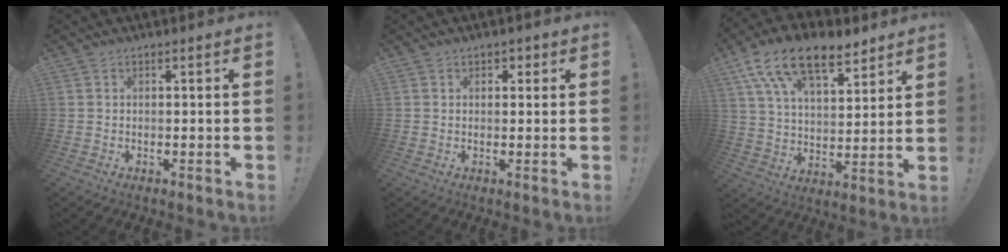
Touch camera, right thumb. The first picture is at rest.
{"total": 1.7, "force": [0.5, 1.4, 0.7], "torque": [0.004, -0.002, 0.003]}
{"total": 17.3, "force": [11.1, 8.1, 10.5], "torque": [-0.187, -0.060, 0.199]}